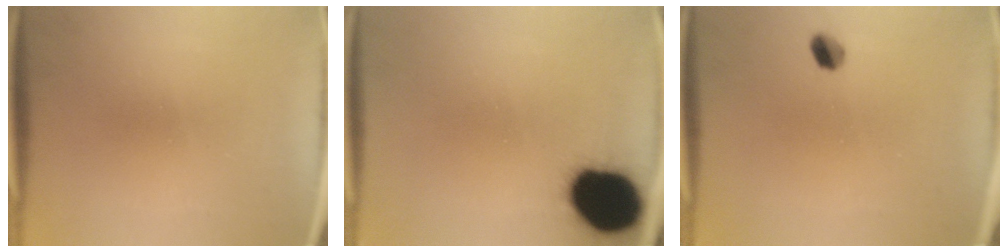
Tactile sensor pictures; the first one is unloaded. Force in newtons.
{"total": 18.5}
{"total": 2.7}